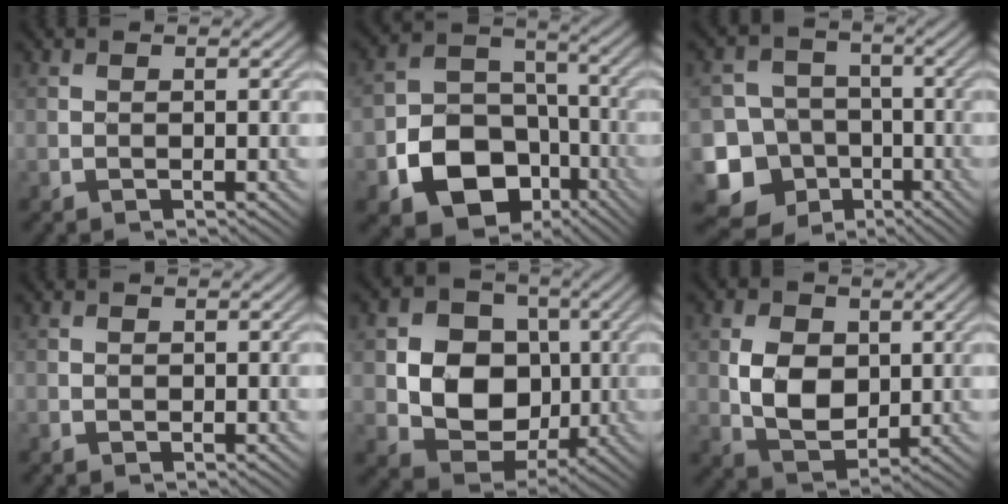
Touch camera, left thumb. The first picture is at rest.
{"total": 13.8, "force": [-6.4, 10.1, 6.9], "torque": [-0.150, -0.045, -0.108]}
{"total": 12.3, "force": [-5.7, 10.4, 3.4], "torque": [-0.103, -0.033, -0.121]}
{"total": 0.0}
{"total": 10.4, "force": [0.1, 8.7, 5.7], "torque": [-0.121, -0.006, -0.010]}
{"total": 7.0, "force": [0.9, 5.0, 4.8], "torque": [-0.098, -0.006, 0.020]}